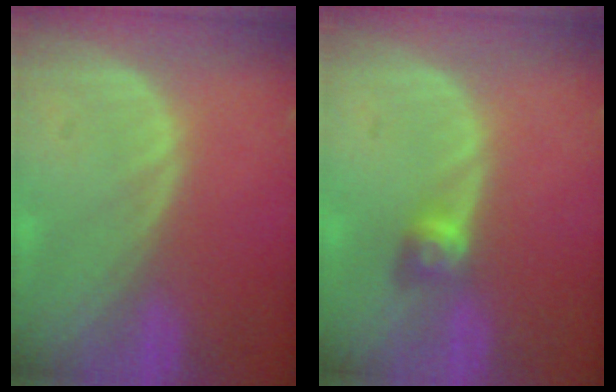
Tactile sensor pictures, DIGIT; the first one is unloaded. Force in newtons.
{"total": 2.9, "press": 2.5, "slide": 1.5}